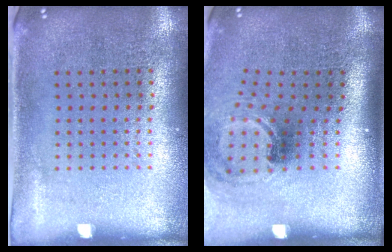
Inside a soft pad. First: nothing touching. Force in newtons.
{"total": 1.6, "press": 1.2, "slide": 1.1}